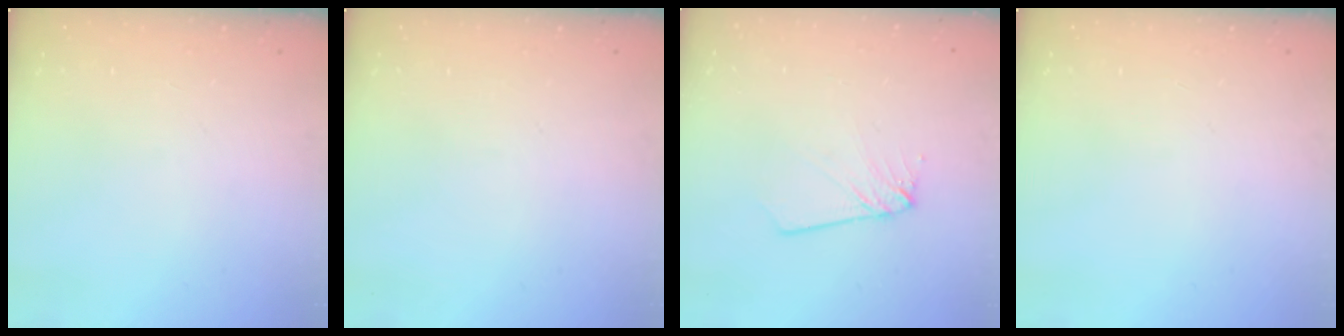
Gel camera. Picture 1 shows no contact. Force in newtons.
{"total": 0.0}
{"total": 3.5, "press": 3.4, "slide": 0.3}
{"total": 0.0}